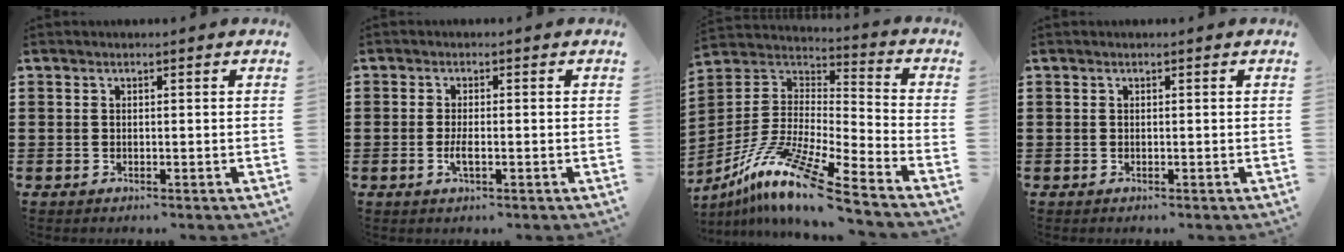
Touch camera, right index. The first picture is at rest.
{"total": 2.1, "force": [-0.7, 0.5, 1.9], "torque": [-0.040, -0.005, -0.016]}
{"total": 13.0, "force": [-10.0, 0.4, 8.2], "torque": [-0.172, -0.002, -0.199]}
{"total": 0.0}